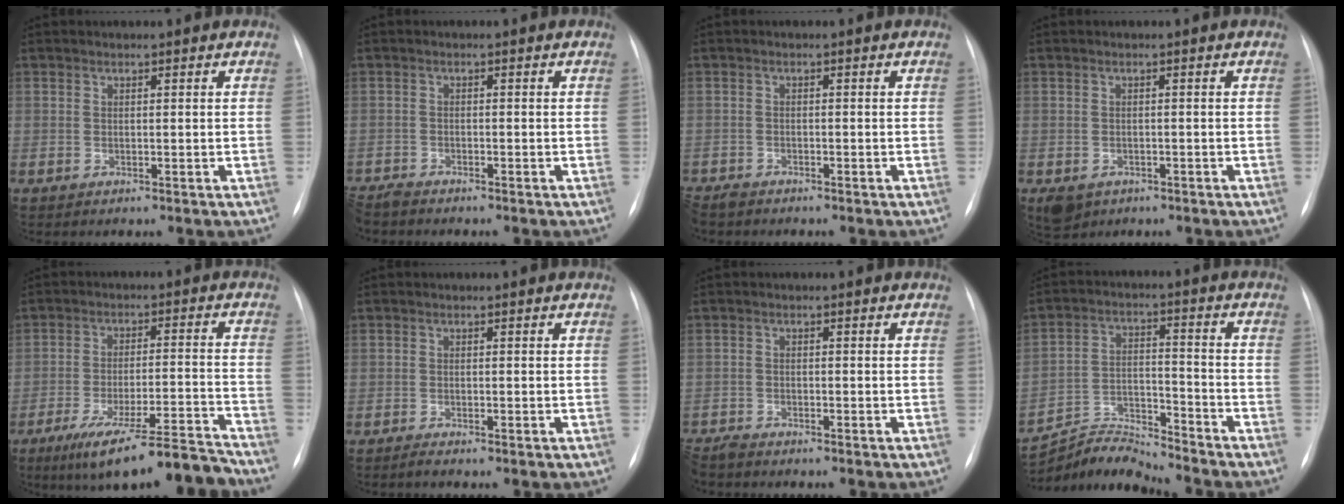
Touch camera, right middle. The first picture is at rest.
{"total": 2.7, "force": [-2.7, 0.3, 0.5], "torque": [-0.007, -0.013, -0.051]}
{"total": 2.8, "force": [-2.6, 1.0, 0.6], "torque": [-0.009, -0.007, -0.046]}
{"total": 4.5, "force": [-2.5, 3.4, 1.5], "torque": [-0.022, -0.003, -0.031]}
{"total": 14.6, "force": [-12.4, -0.2, 7.7], "torque": [-0.105, 0.008, -0.199]}
{"total": 0.8, "force": [-0.6, 0.0, 0.4], "torque": [-0.010, -0.002, -0.011]}
{"total": 2.7, "force": [-2.7, 0.2, 0.5], "torque": [-0.007, -0.013, -0.052]}
{"total": 8.7, "force": [-8.7, -0.4, -0.2], "torque": [-0.002, 0.023, -0.160]}